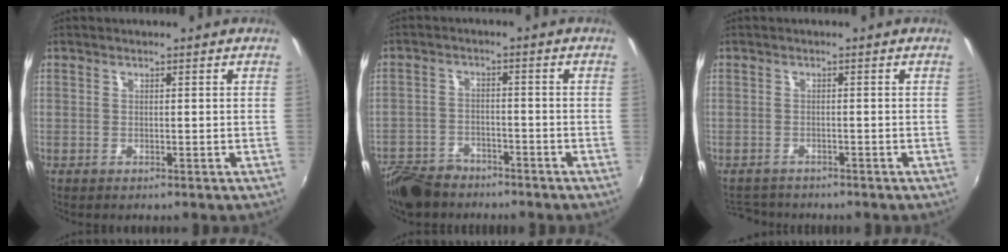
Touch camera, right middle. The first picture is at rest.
{"total": 9.7, "force": [-7.8, 4.8, 3.2], "torque": [-0.094, -0.006, -0.134]}
{"total": 4.5, "force": [-4.1, 1.6, 0.9], "torque": [-0.030, -0.006, -0.069]}